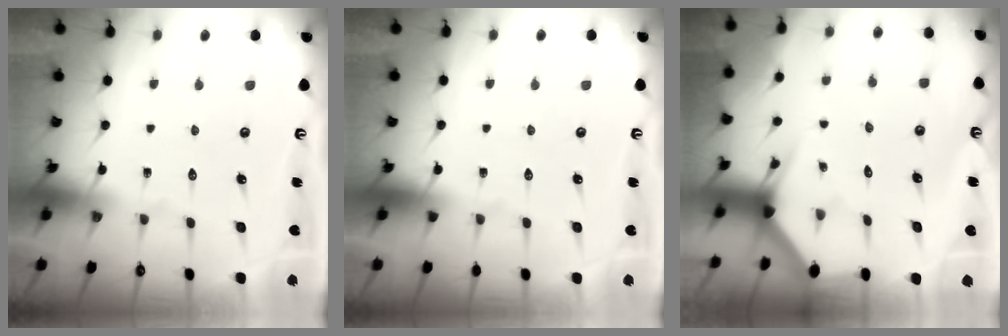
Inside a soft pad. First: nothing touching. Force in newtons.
{"total": 0.0}
{"total": 2.6, "press": 2.6, "slide": 0.0}